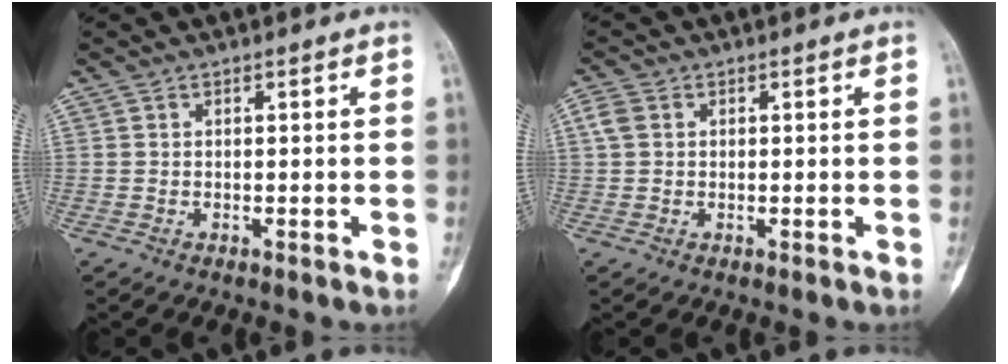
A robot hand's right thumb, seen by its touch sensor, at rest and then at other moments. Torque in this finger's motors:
{"motor_torque": [0.17, 0.21, 0.05, -0.09, -0.04]}